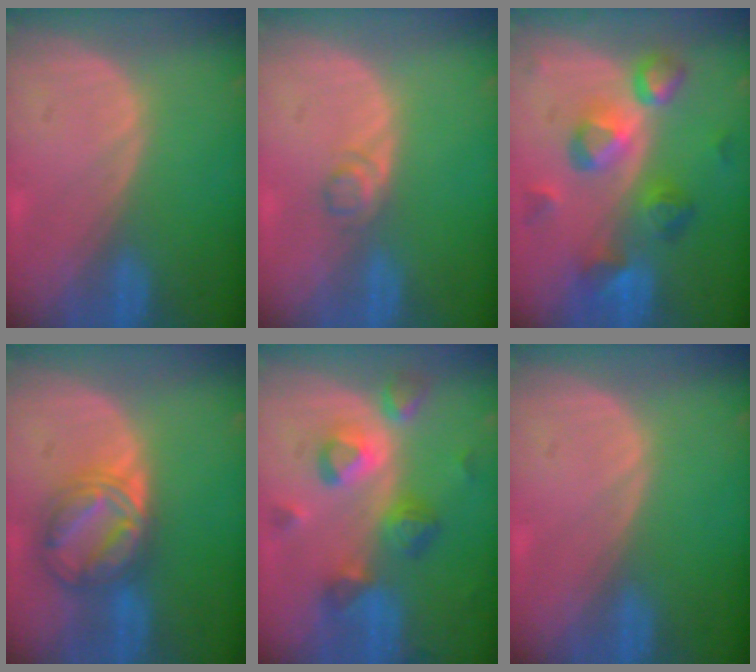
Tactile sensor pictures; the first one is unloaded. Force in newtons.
{"total": 1.9, "press": 1.8, "slide": 0.2}
{"total": 8.8, "press": 8.5, "slide": 2.4}
{"total": 7.6, "press": 7.6, "slide": 0.6}
{"total": 8.4, "press": 7.8, "slide": 3.1}
{"total": 0.0}